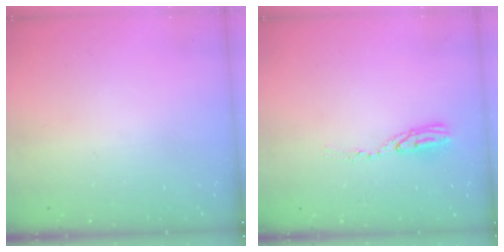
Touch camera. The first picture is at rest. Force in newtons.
{"total": 5.9, "press": 5.9, "slide": 0.5}